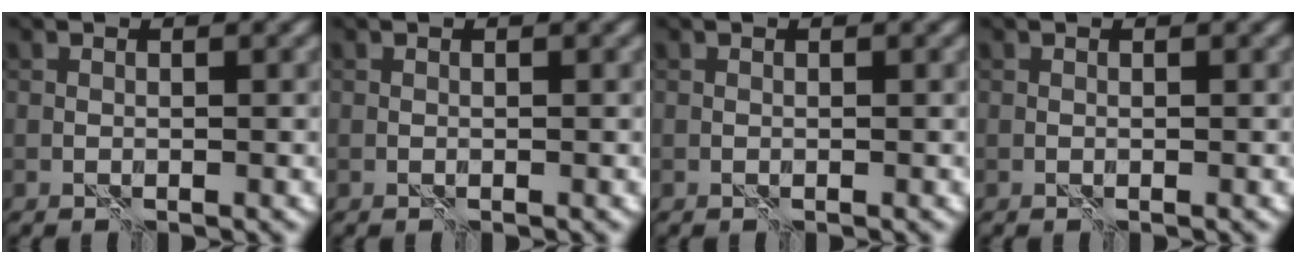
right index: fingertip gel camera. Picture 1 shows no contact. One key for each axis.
{"total": 0.0}
{"total": 0.0}
{"total": 0.0}